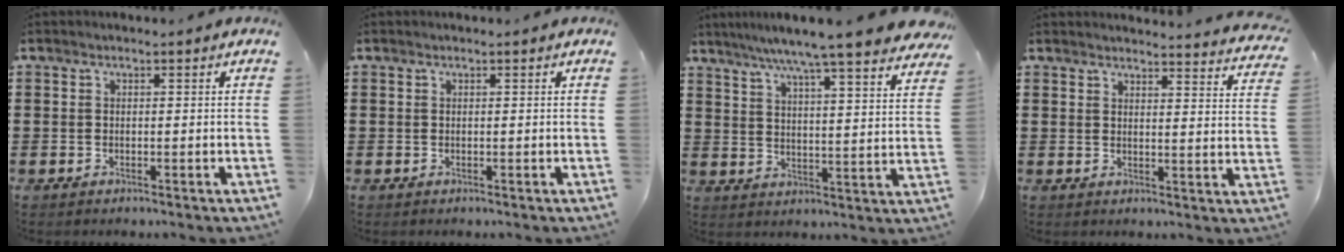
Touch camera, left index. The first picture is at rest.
{"total": 0.0}
{"total": 7.6, "force": [6.5, -1.1, 3.7], "torque": [-0.097, -0.039, 0.106]}
{"total": 3.1, "force": [3.0, -0.3, 0.4], "torque": [-0.014, -0.023, 0.052]}